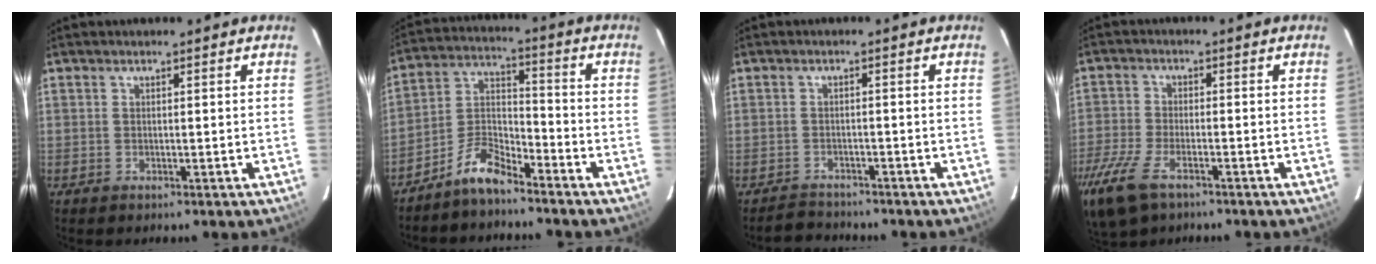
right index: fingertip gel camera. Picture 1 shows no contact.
{"total": 7.8, "force": [-6.4, 2.3, 3.8], "torque": [-0.094, 0.031, -0.130]}
{"total": 3.6, "force": [-3.2, 1.7, -0.4], "torque": [-0.003, 0.014, -0.055]}
{"total": 13.6, "force": [-8.5, 6.2, 8.6], "torque": [-0.221, -0.039, -0.164]}